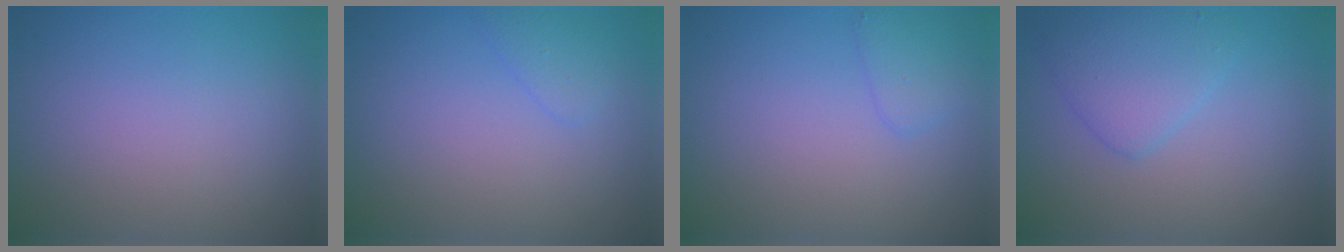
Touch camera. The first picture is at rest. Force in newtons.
{"total": 1.3, "press": 1.3, "slide": 0.0}
{"total": 1.6, "press": 1.6, "slide": 0.1}
{"total": 3.2, "press": 3.2, "slide": 0.1}